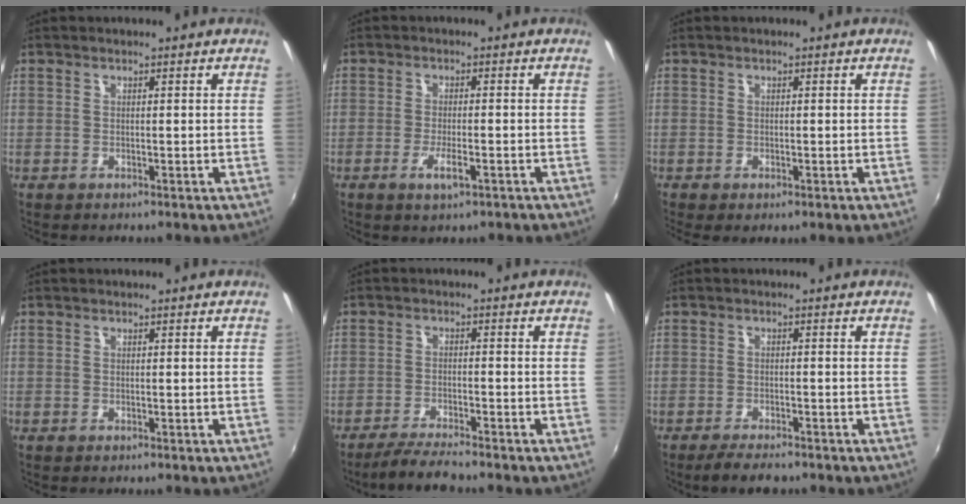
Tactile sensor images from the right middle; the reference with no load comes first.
{"total": 3.8, "force": [-2.1, 0.8, 3.1], "torque": [-0.067, -0.006, -0.036]}
{"total": 1.5, "force": [-0.7, 0.5, 1.3], "torque": [-0.022, -0.007, -0.008]}
{"total": 0.0}
{"total": 5.6, "force": [-5.0, -0.1, 2.5], "torque": [-0.068, -0.013, -0.091]}
{"total": 4.7, "force": [-3.9, 1.1, 2.4], "torque": [-0.059, -0.013, -0.069]}